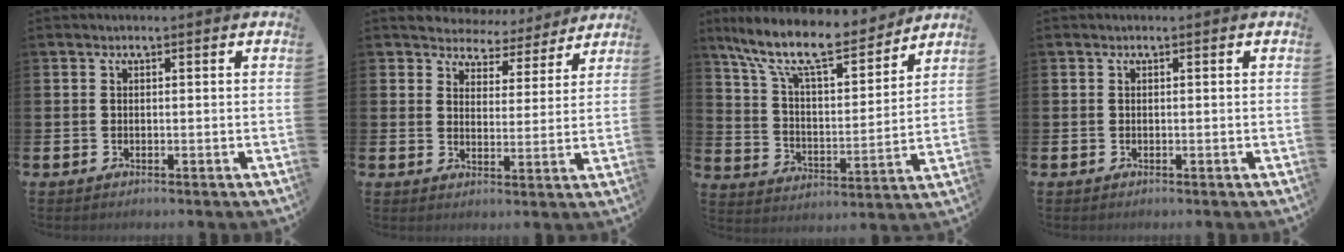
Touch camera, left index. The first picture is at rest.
{"total": 4.6, "force": [4.3, 1.6, -0.3], "torque": [-0.019, -0.038, 0.074]}
{"total": 12.1, "force": [10.2, 3.1, 5.6], "torque": [-0.134, -0.063, 0.174]}
{"total": 0.0}